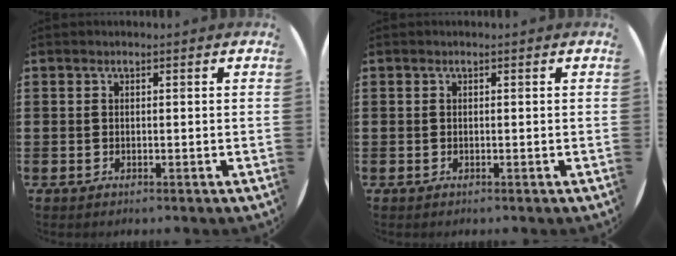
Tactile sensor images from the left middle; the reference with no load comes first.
{"total": 0.0}